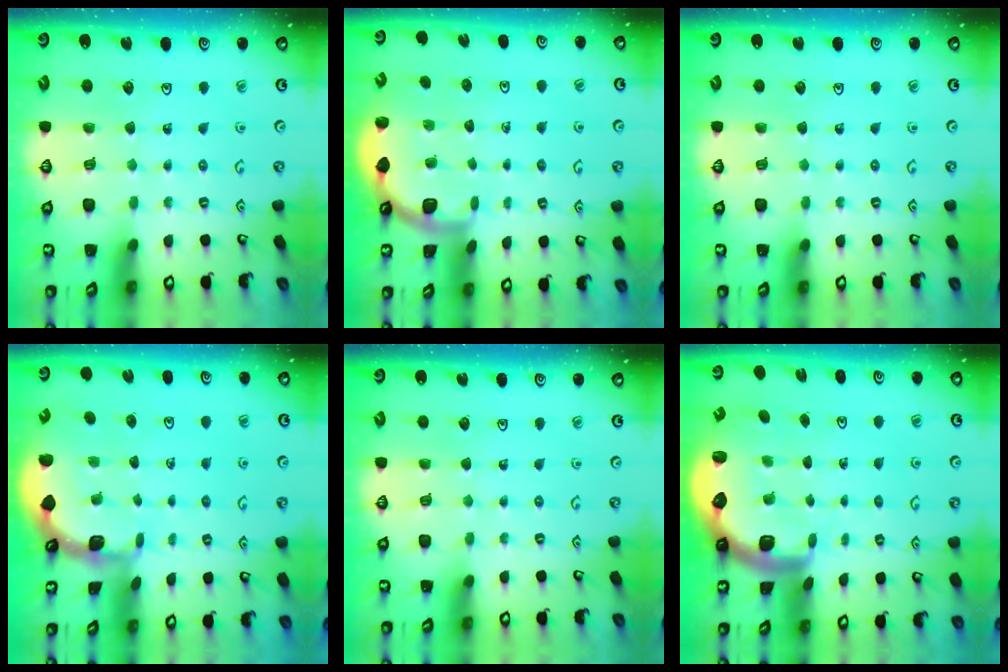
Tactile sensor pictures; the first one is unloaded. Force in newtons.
{"total": 1.6, "press": 1.6, "slide": 0.2}
{"total": 0.0}
{"total": 1.3, "press": 1.3, "slide": 0.1}
{"total": 0.0}
{"total": 2.9, "press": 2.6, "slide": 1.4}